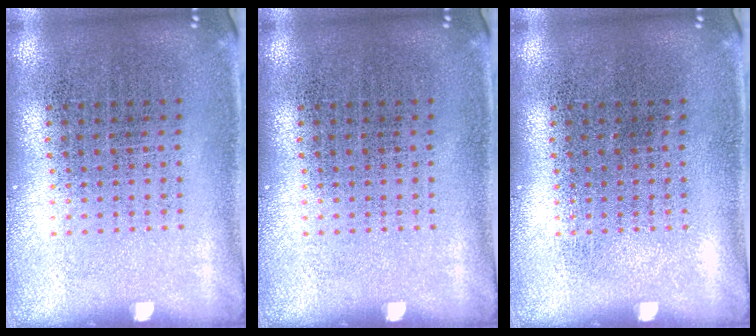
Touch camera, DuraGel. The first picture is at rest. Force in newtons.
{"total": 0.0}
{"total": 0.0}